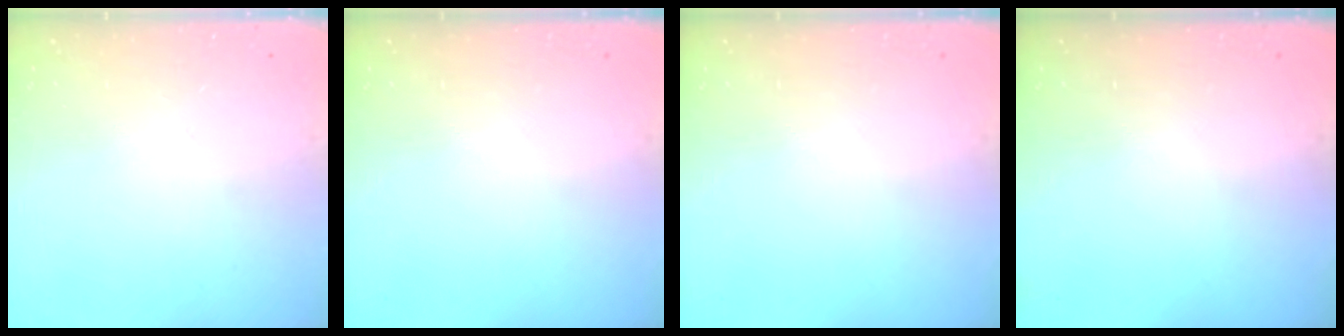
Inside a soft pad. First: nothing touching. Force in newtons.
{"total": 0.0}
{"total": 0.0}
{"total": 0.0}